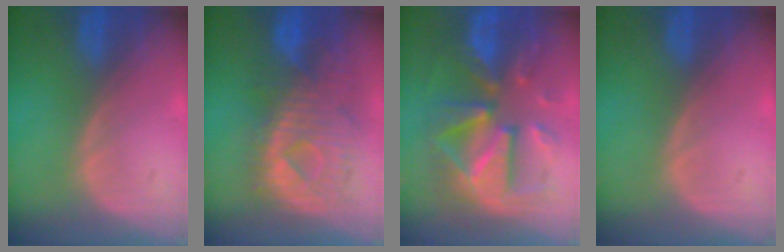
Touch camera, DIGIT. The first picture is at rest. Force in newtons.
{"total": 11.5, "press": 9.9, "slide": 5.8}
{"total": 12.3, "press": 12.3, "slide": 1.2}
{"total": 0.0}